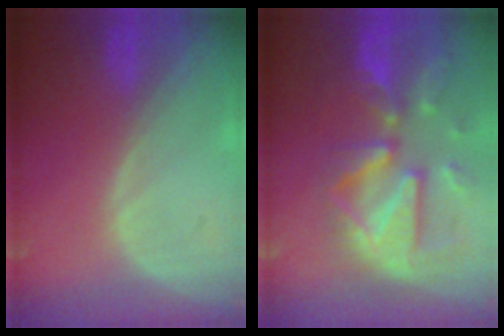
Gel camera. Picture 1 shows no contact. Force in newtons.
{"total": 12.1, "press": 10.5, "slide": 6.1}